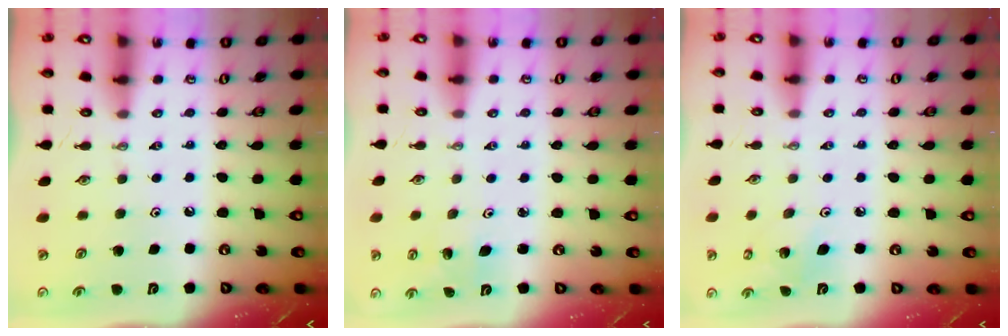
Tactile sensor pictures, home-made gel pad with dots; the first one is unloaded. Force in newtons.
{"total": 2.0, "press": 2.0, "slide": 0.1}
{"total": 4.0, "press": 4.0, "slide": 0.4}